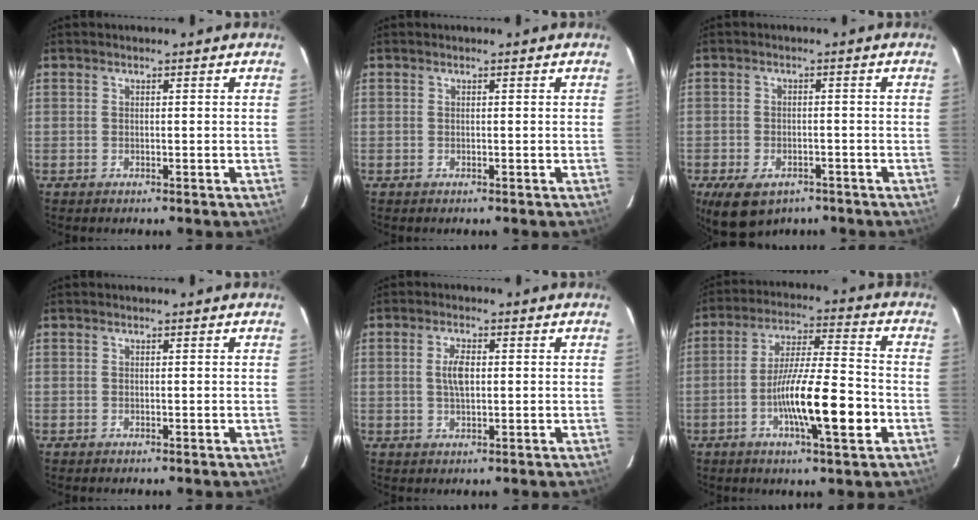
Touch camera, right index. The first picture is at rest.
{"total": 0.0}
{"total": 8.8, "force": [-5.6, 5.0, 4.6], "torque": [-0.104, -0.020, -0.085]}
{"total": 0.0}
{"total": 3.7, "force": [0.4, 1.7, 3.3], "torque": [-0.062, 0.003, 0.009]}
{"total": 13.7, "force": [-4.7, 1.7, 12.7], "torque": [-0.226, -0.007, -0.083]}